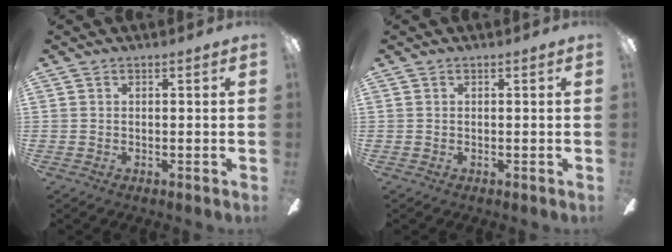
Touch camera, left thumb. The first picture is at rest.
{"total": 0.0}